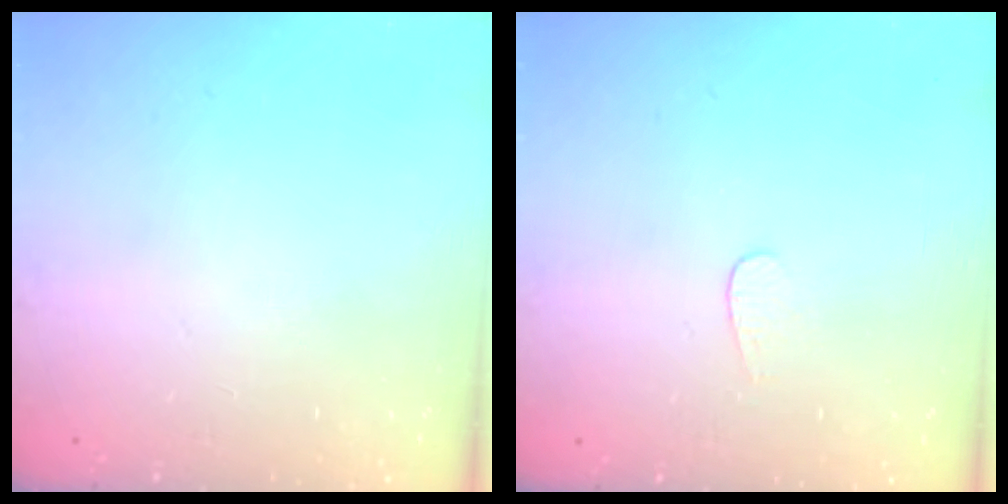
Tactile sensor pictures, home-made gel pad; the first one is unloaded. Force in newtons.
{"total": 3.5, "press": 3.5, "slide": 0.3}